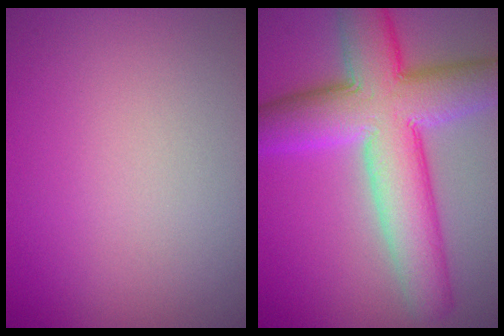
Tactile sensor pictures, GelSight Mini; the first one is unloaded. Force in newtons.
{"total": 11.2, "press": 11.2, "slide": 0.4}